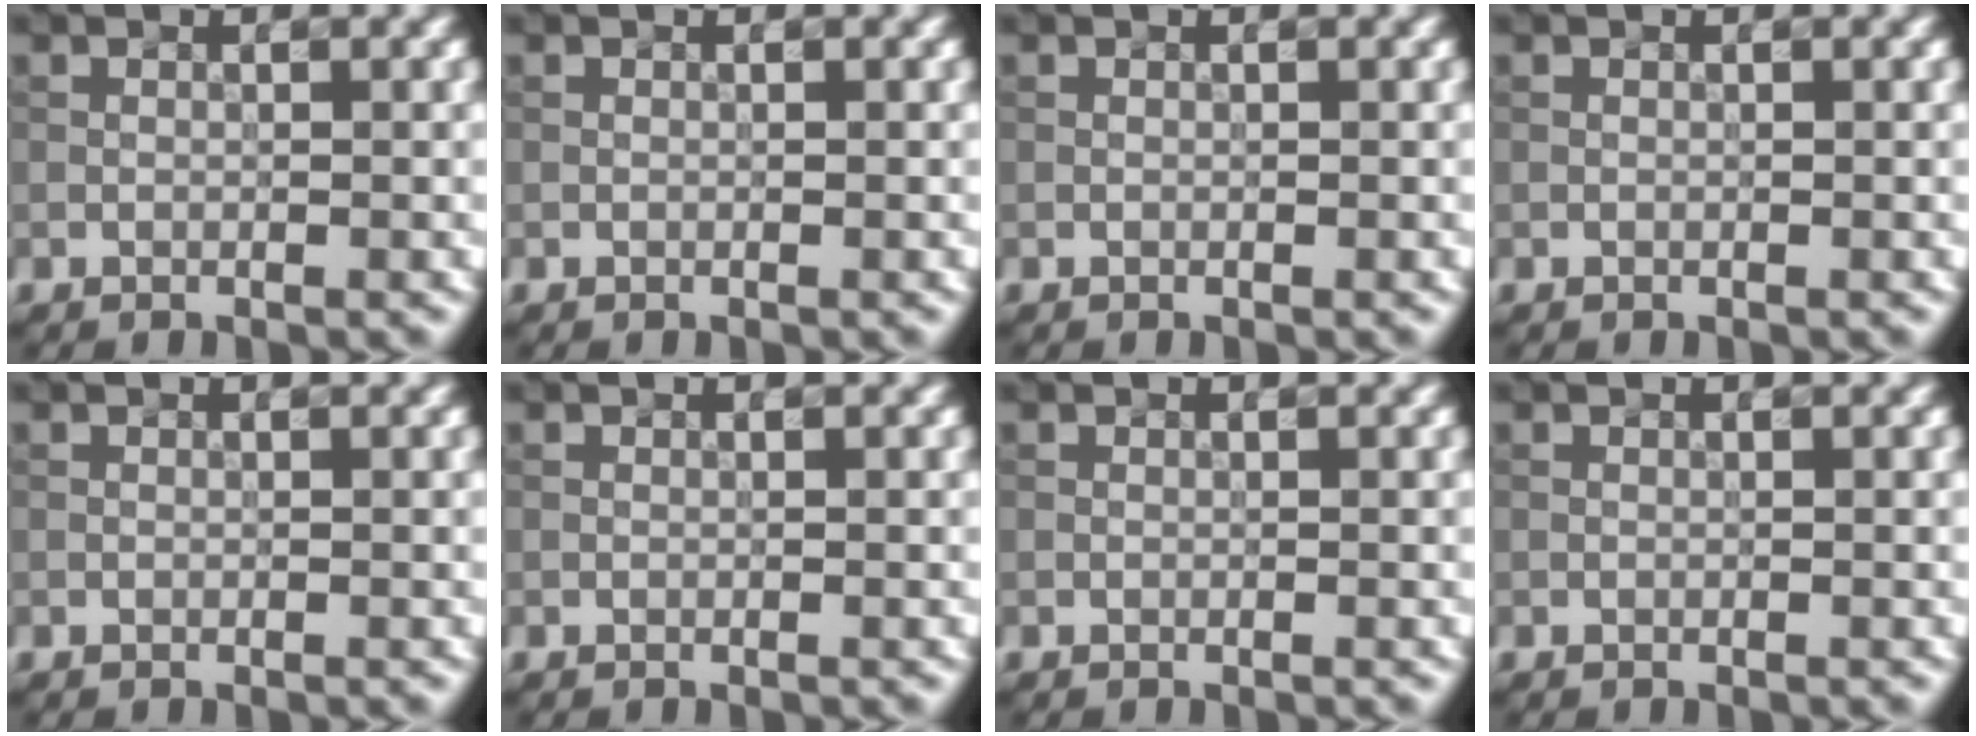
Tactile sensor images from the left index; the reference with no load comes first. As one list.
[{"total": 0.0}, {"total": 0.0}, {"total": 0.0}, {"total": 0.0}, {"total": 0.0}, {"total": 0.0}, {"total": 0.0}]